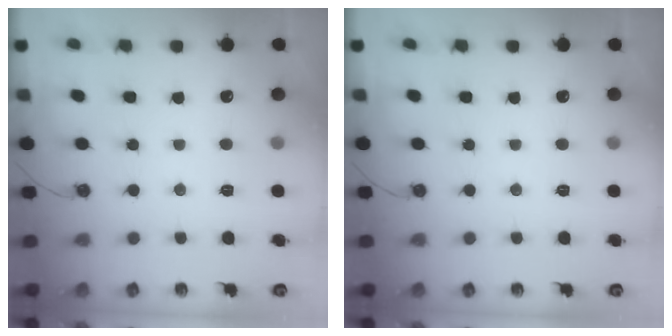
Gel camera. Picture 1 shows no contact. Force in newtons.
{"total": 0.0}